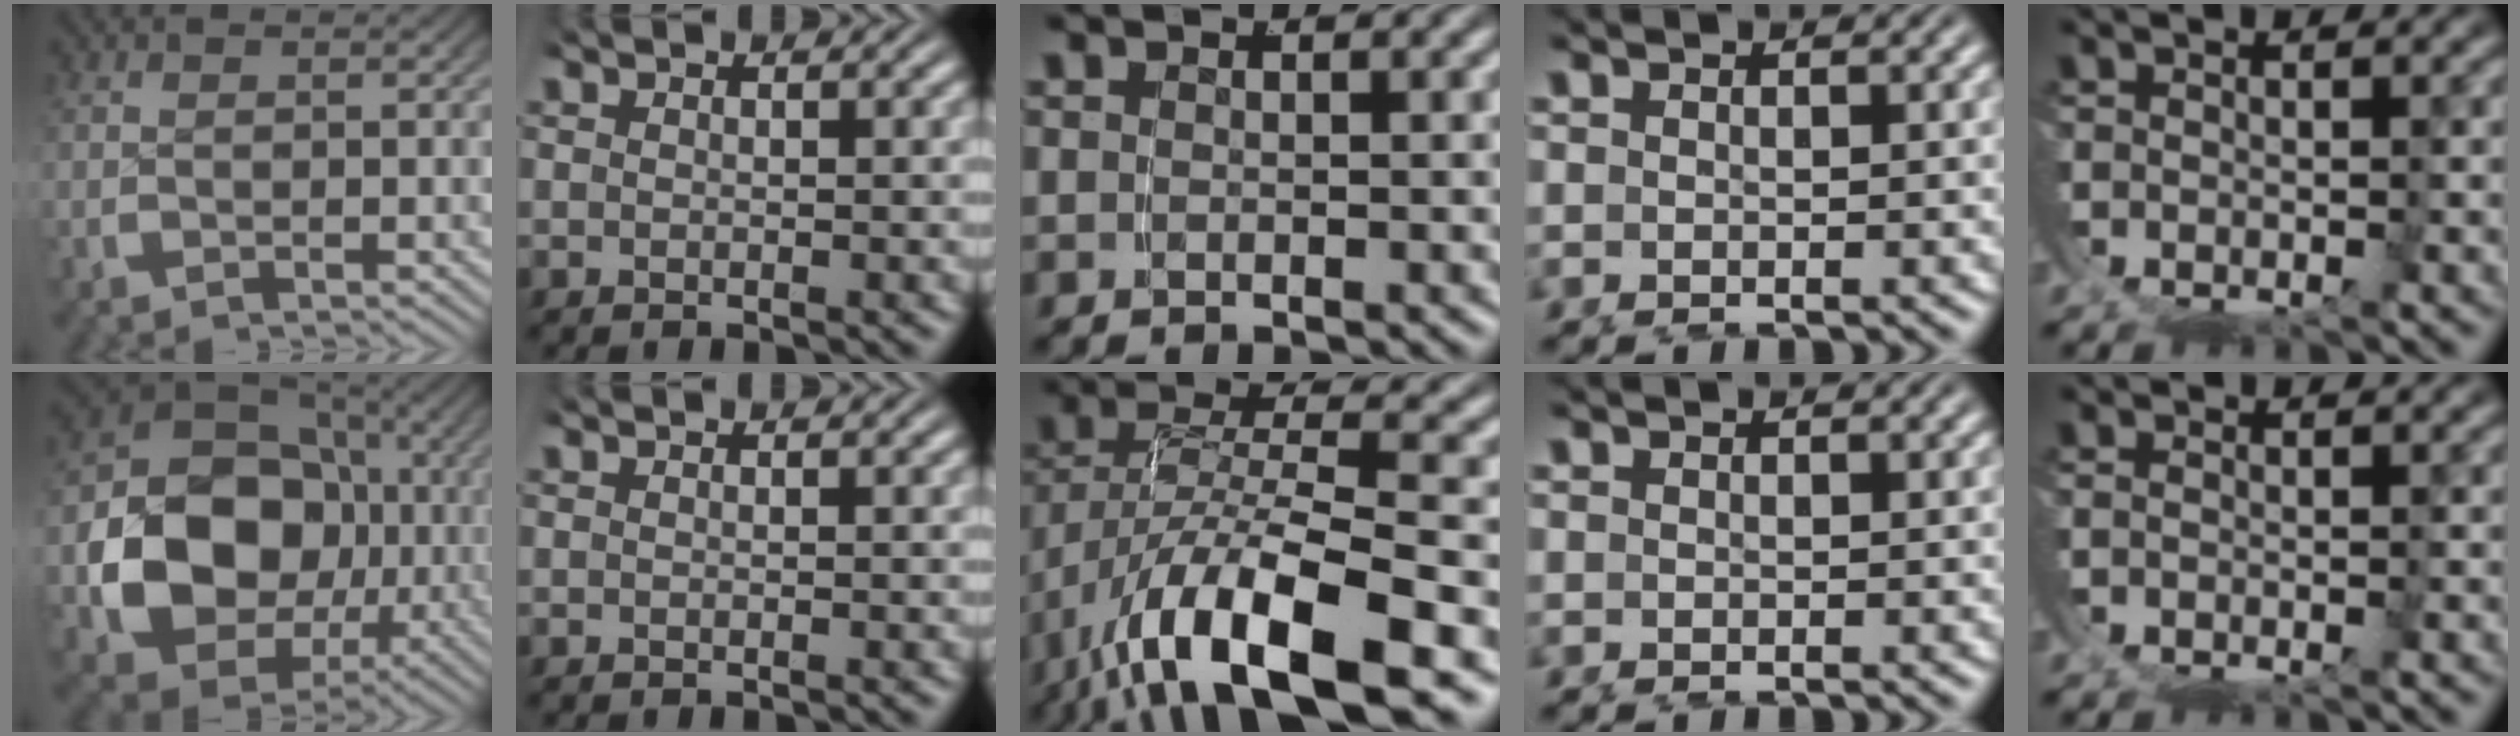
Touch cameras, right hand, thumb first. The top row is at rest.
{"thumb": {"total": 18.2, "force": [-2.2, 13.5, 12.0], "torque": [-0.259, -0.069, -0.010]}, "middle": {"total": 10.1, "force": [-3.4, 5.5, 7.8], "torque": [-0.161, -0.030, -0.036]}, "little": {"total": 1.0, "force": [-0.4, 1.0, -0.1], "torque": [-0.005, -0.003, -0.009]}}